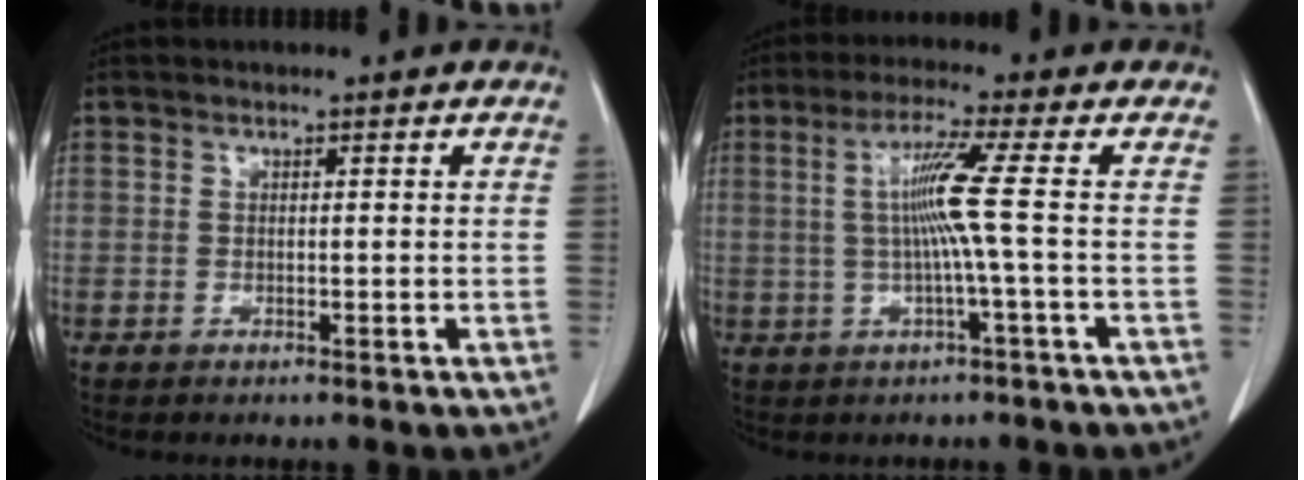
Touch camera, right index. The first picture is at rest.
{"total": 6.5, "force": [0.1, -1.8, 6.2], "torque": [-0.123, 0.008, 0.008]}